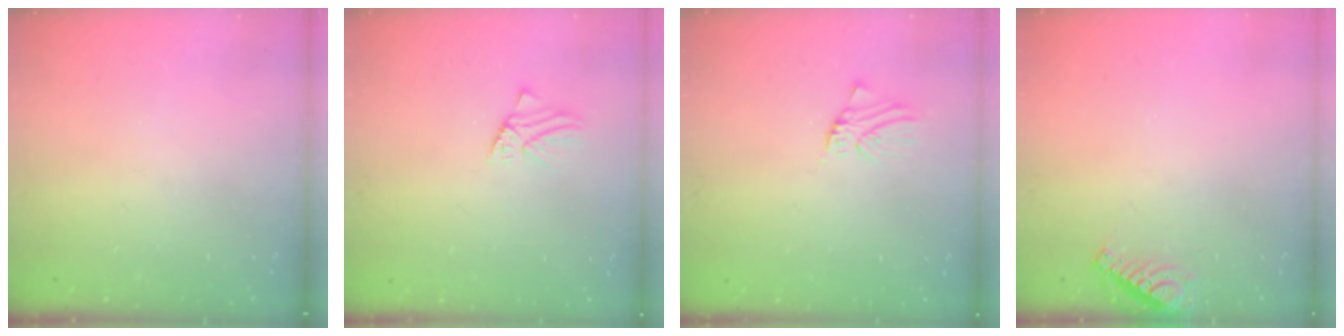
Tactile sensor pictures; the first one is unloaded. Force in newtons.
{"total": 1.4, "press": 1.4, "slide": 0.1}
{"total": 1.2, "press": 1.1, "slide": 0.1}
{"total": 6.1, "press": 6.1, "slide": 0.5}